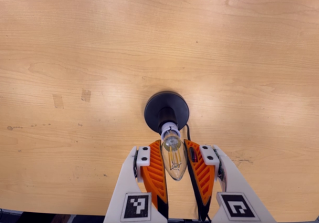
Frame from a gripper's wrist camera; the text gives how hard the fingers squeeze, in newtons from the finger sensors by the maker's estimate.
{"total": 12.4, "left": 12.9, "right": 11.9}